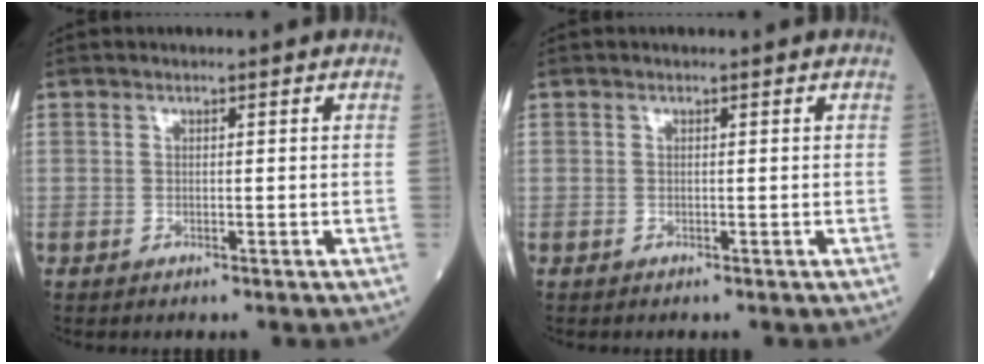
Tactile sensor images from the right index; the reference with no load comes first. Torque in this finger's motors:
{"motor_torque": [-0.06, -0.09, -0.04, 0.01]}